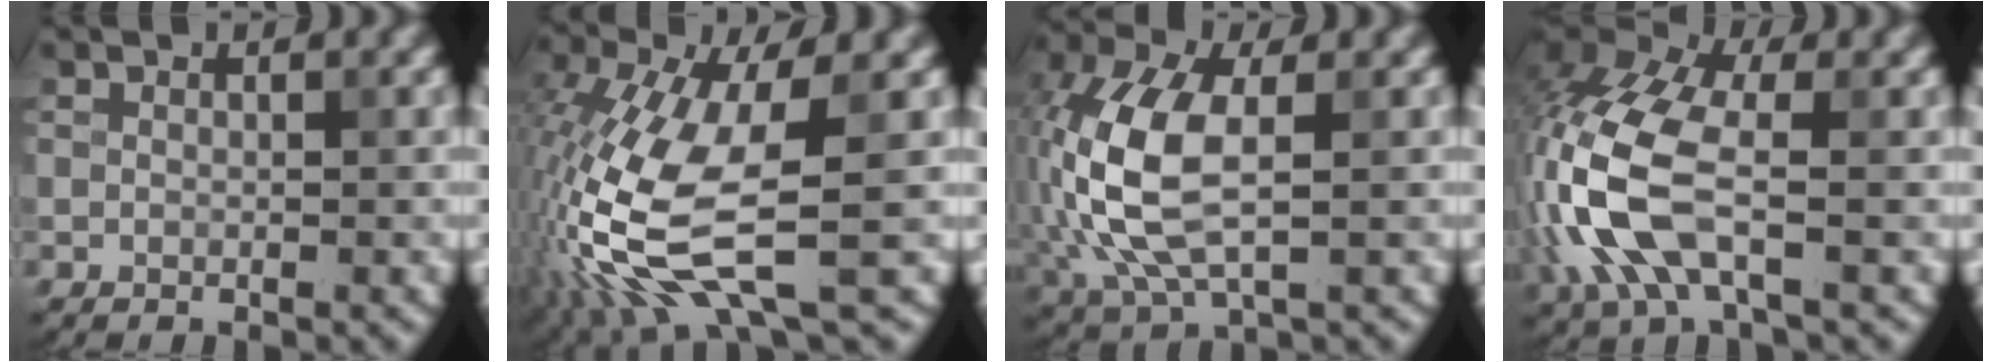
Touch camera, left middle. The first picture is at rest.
{"total": 11.0, "force": [-3.5, 3.9, 9.7], "torque": [-0.232, -0.012, -0.067]}
{"total": 8.9, "force": [-0.2, 4.6, 7.6], "torque": [-0.179, 0.008, -0.009]}
{"total": 9.1, "force": [-1.6, 4.5, 7.7], "torque": [-0.186, 0.011, -0.047]}